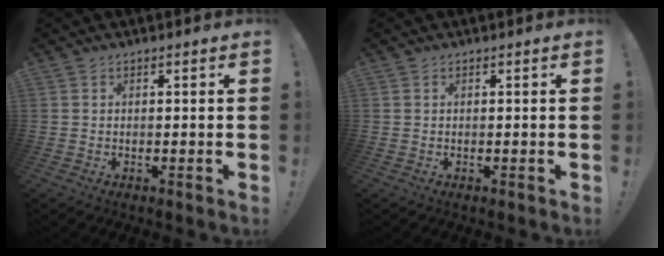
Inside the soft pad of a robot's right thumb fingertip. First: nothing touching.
{"total": 0.0}